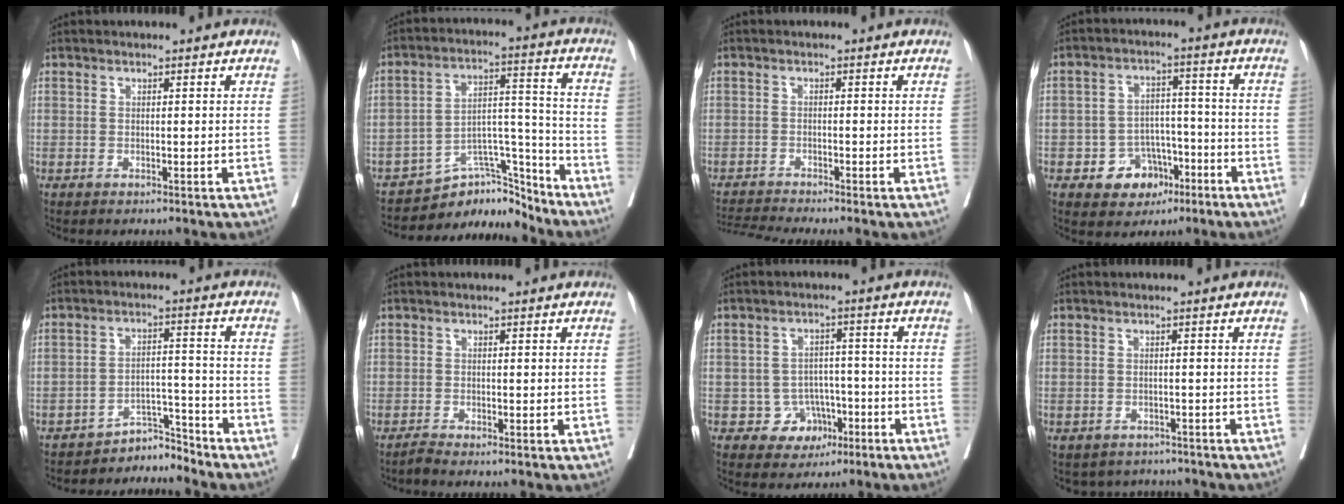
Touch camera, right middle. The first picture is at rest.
{"total": 10.0, "force": [-9.5, 2.9, 1.0], "torque": [-0.001, 0.060, -0.158]}
{"total": 3.9, "force": [-3.5, -1.8, 0.5], "torque": [-0.014, -0.015, -0.064]}
{"total": 7.1, "force": [-3.4, 5.3, 3.3], "torque": [-0.045, 0.016, -0.046]}
{"total": 4.3, "force": [-4.1, 0.3, -1.1], "torque": [0.030, 0.025, -0.062]}
{"total": 0.7, "force": [-0.5, 0.0, 0.4], "torque": [-0.005, 0.000, -0.012]}
{"total": 5.2, "force": [-2.3, 4.6, 1.1], "torque": [0.001, 0.015, -0.026]}
{"total": 4.2, "force": [-3.7, 1.8, -0.1], "torque": [0.008, 0.009, -0.048]}